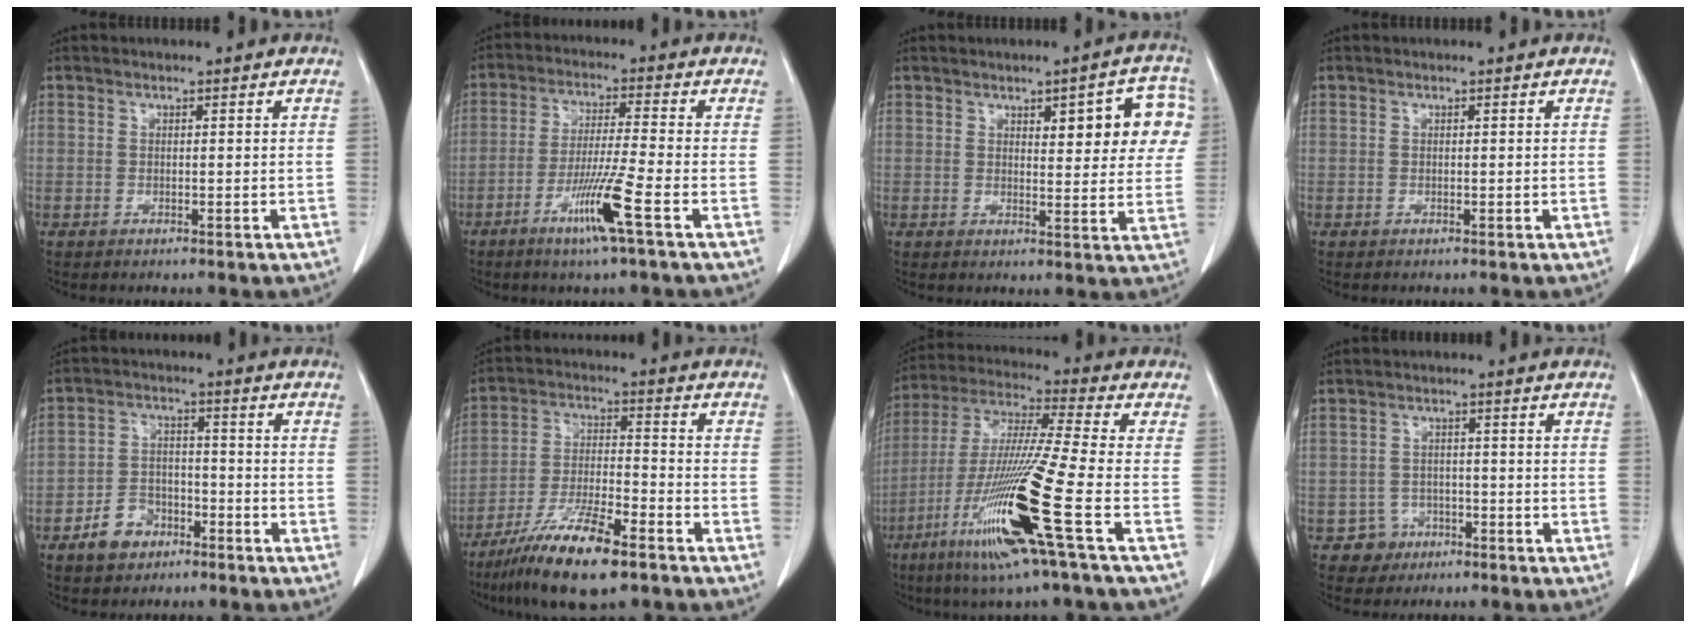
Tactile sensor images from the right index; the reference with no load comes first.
{"total": 8.8, "force": [-4.2, -1.1, 7.7], "torque": [-0.145, -0.018, -0.083]}
{"total": 12.2, "force": [4.0, 2.7, 11.2], "torque": [-0.126, 0.020, 0.042]}
{"total": 0.0}
{"total": 6.6, "force": [-4.0, 4.6, 2.5], "torque": [-0.054, 0.015, -0.064]}
{"total": 13.6, "force": [-9.1, 2.2, 9.9], "torque": [-0.189, -0.025, -0.162]}
{"total": 18.7, "force": [-7.5, -1.1, 17.1], "torque": [-0.367, -0.035, -0.150]}
{"total": 3.8, "force": [-2.0, 3.1, -0.3], "torque": [0.012, 0.016, -0.031]}